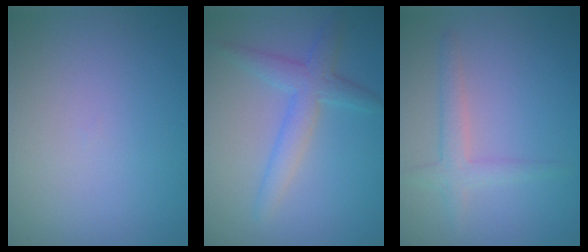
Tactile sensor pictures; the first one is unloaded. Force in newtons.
{"total": 3.1, "press": 3.1, "slide": 0.1}
{"total": 2.2, "press": 2.2, "slide": 0.1}